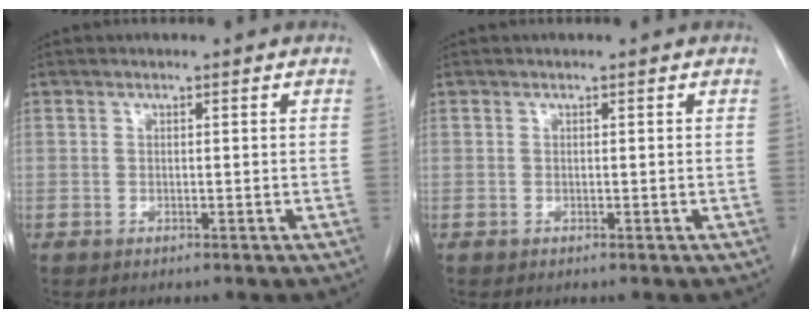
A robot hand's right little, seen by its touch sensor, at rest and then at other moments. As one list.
[{"total": 0.0}]